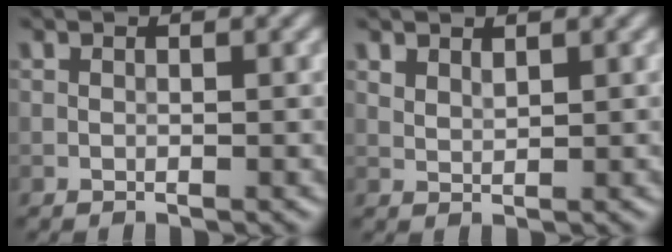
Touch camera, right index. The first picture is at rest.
{"total": 1.3, "force": [1.1, 0.5, 0.5], "torque": [-0.017, -0.003, 0.023]}